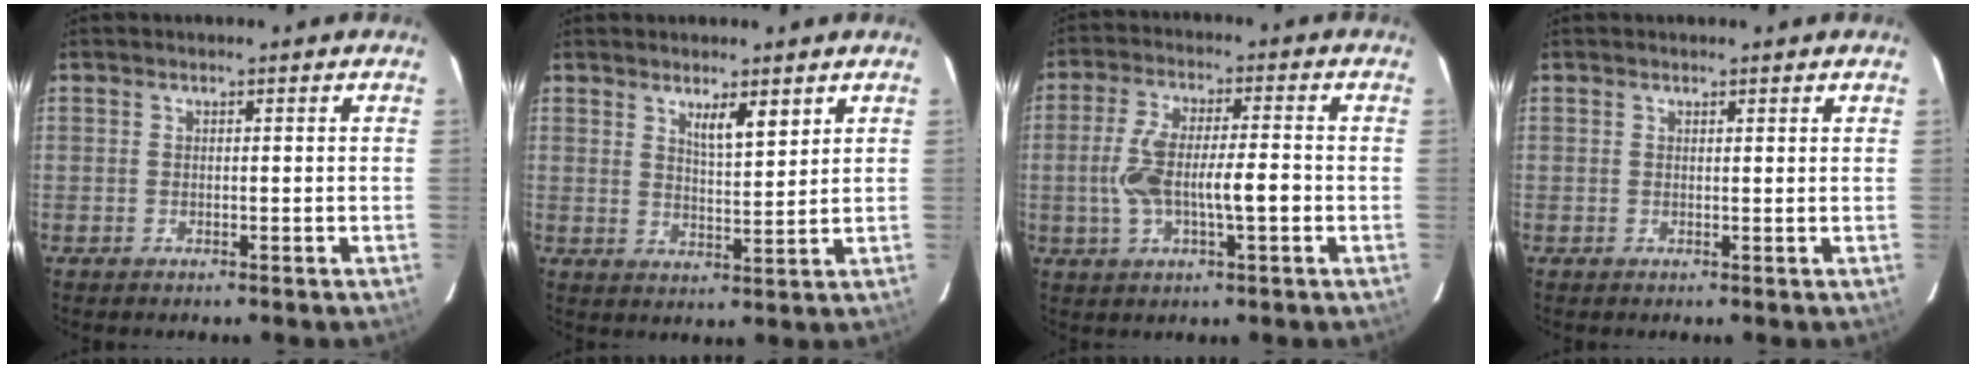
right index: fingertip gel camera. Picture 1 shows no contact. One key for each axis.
{"total": 4.6, "fx": 2.9, "fy": 0.8, "fz": 3.4, "tx": -0.061, "ty": -0.006, "tz": 0.052}
{"total": 9.3, "fx": -1.4, "fy": 2.3, "fz": 8.9, "tx": -0.178, "ty": 0.016, "tz": -0.023}
{"total": 0.8, "fx": 0.7, "fy": 0.1, "fz": 0.3, "tx": -0.008, "ty": 0.004, "tz": 0.009}